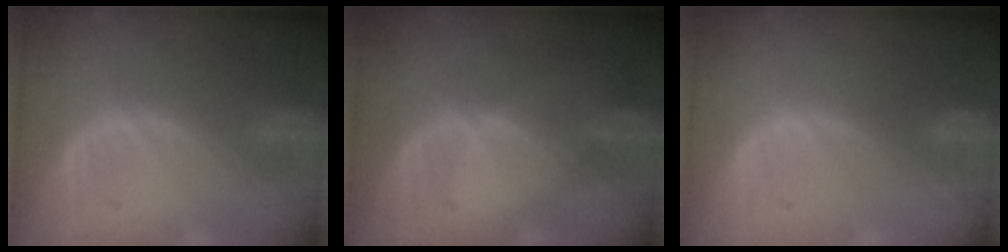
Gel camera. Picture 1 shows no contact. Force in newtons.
{"total": 0.7, "press": 0.5, "slide": 0.5}
{"total": 0.0}